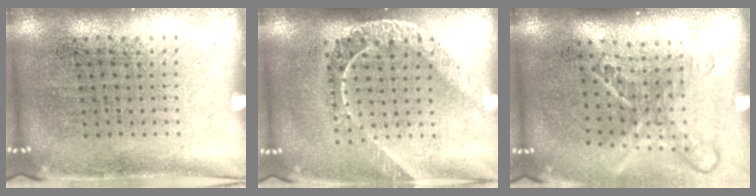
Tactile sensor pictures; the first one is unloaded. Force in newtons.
{"total": 1.8, "press": 1.4, "slide": 1.0}
{"total": 1.8, "press": 1.3, "slide": 1.2}